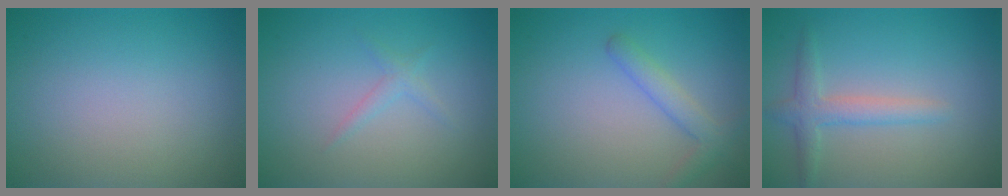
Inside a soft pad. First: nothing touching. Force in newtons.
{"total": 1.1, "press": 1.1, "slide": 0.0}
{"total": 2.3, "press": 2.3, "slide": 0.1}
{"total": 2.4, "press": 2.4, "slide": 0.1}